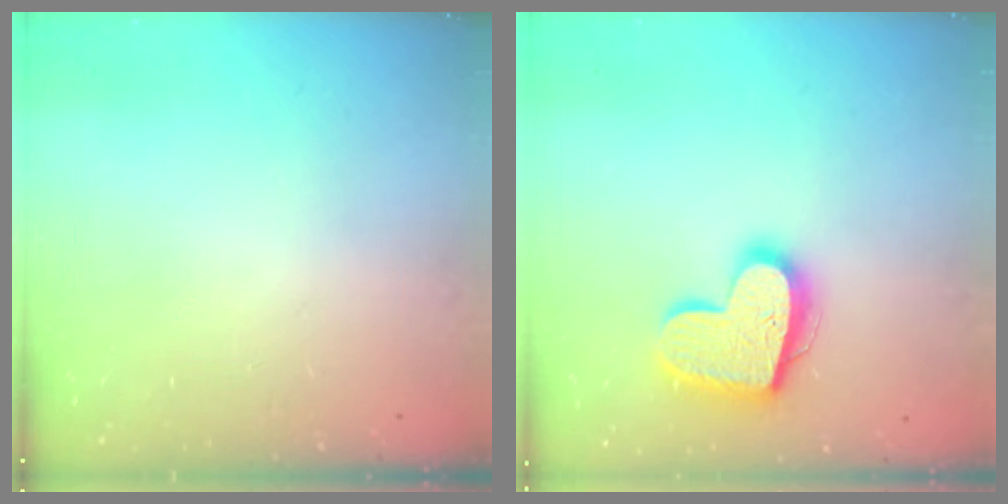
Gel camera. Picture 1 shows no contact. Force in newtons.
{"total": 17.4, "press": 17.3, "slide": 1.4}